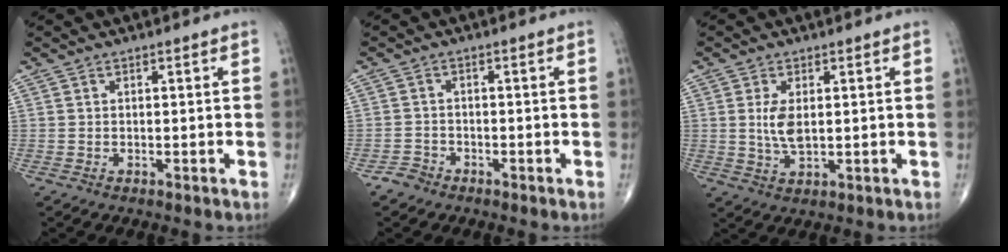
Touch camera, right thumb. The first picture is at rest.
{"total": 2.0, "force": [-1.6, 1.3, -0.1], "torque": [0.002, 0.007, -0.034]}
{"total": 5.0, "force": [0.7, 2.4, 4.3], "torque": [-0.086, -0.010, 0.019]}